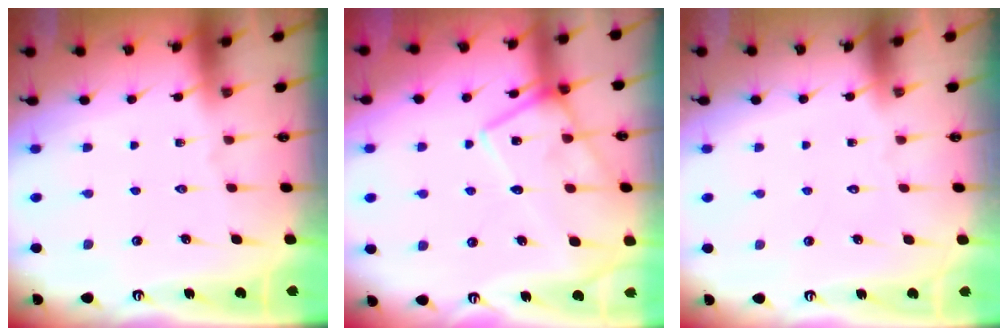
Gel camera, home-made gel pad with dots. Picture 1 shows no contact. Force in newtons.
{"total": 14.9, "press": 14.8, "slide": 1.0}
{"total": 1.6, "press": 1.6, "slide": 0.1}